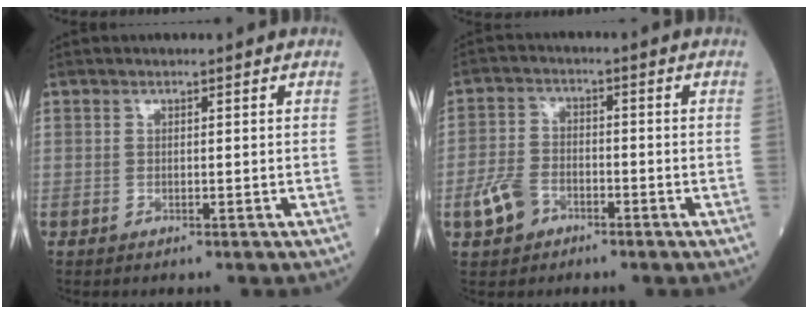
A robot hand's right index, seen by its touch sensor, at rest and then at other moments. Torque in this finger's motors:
{"motor_torque": [0.44, -0.27, 0.25, 0.03]}